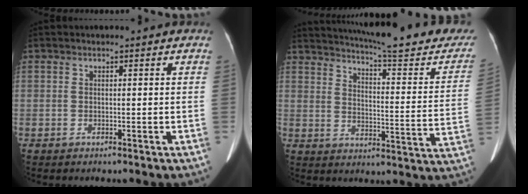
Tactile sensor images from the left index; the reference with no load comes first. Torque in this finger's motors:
{"motor_torque": [0.77, -1.37, 0.08, 0.10]}